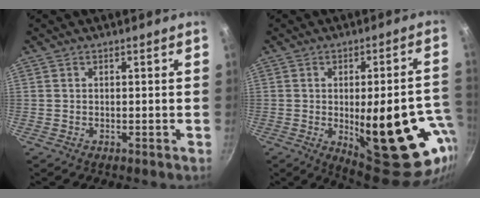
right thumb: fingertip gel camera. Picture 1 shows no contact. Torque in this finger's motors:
{"motor_torque": [2.23, 2.78, 1.86, -0.14, 0.47]}